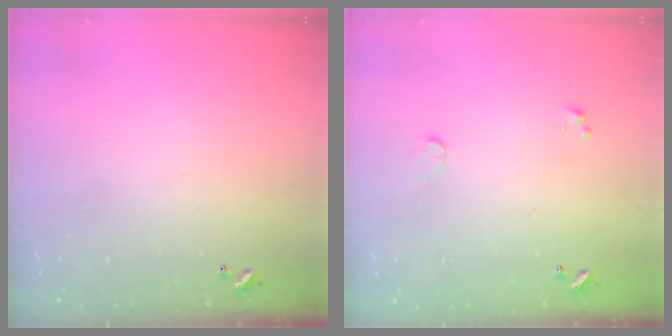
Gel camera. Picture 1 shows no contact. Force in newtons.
{"total": 0.5, "press": 0.4, "slide": 0.3}